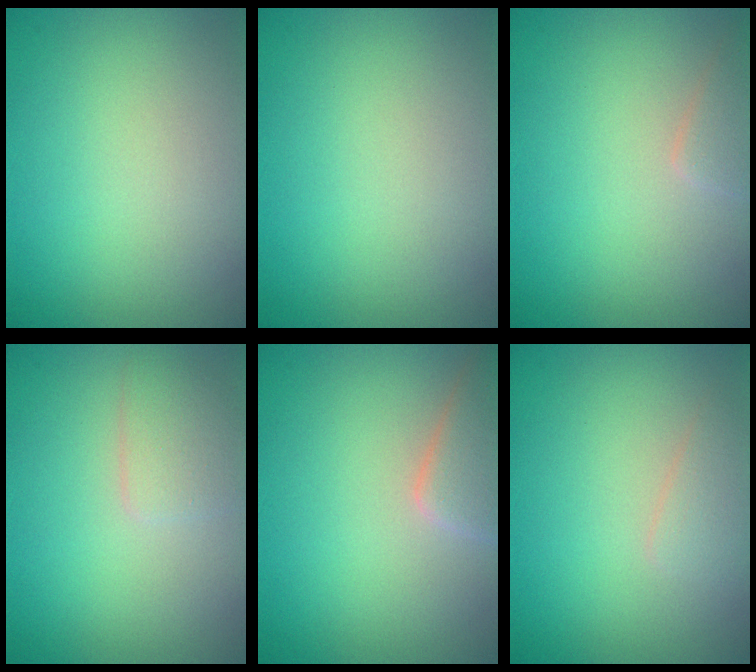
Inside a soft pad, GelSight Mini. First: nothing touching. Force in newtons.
{"total": 0.0}
{"total": 1.3, "press": 1.3, "slide": 0.1}
{"total": 2.0, "press": 2.0, "slide": 0.1}
{"total": 3.3, "press": 3.3, "slide": 0.3}
{"total": 1.3, "press": 1.3, "slide": 0.1}